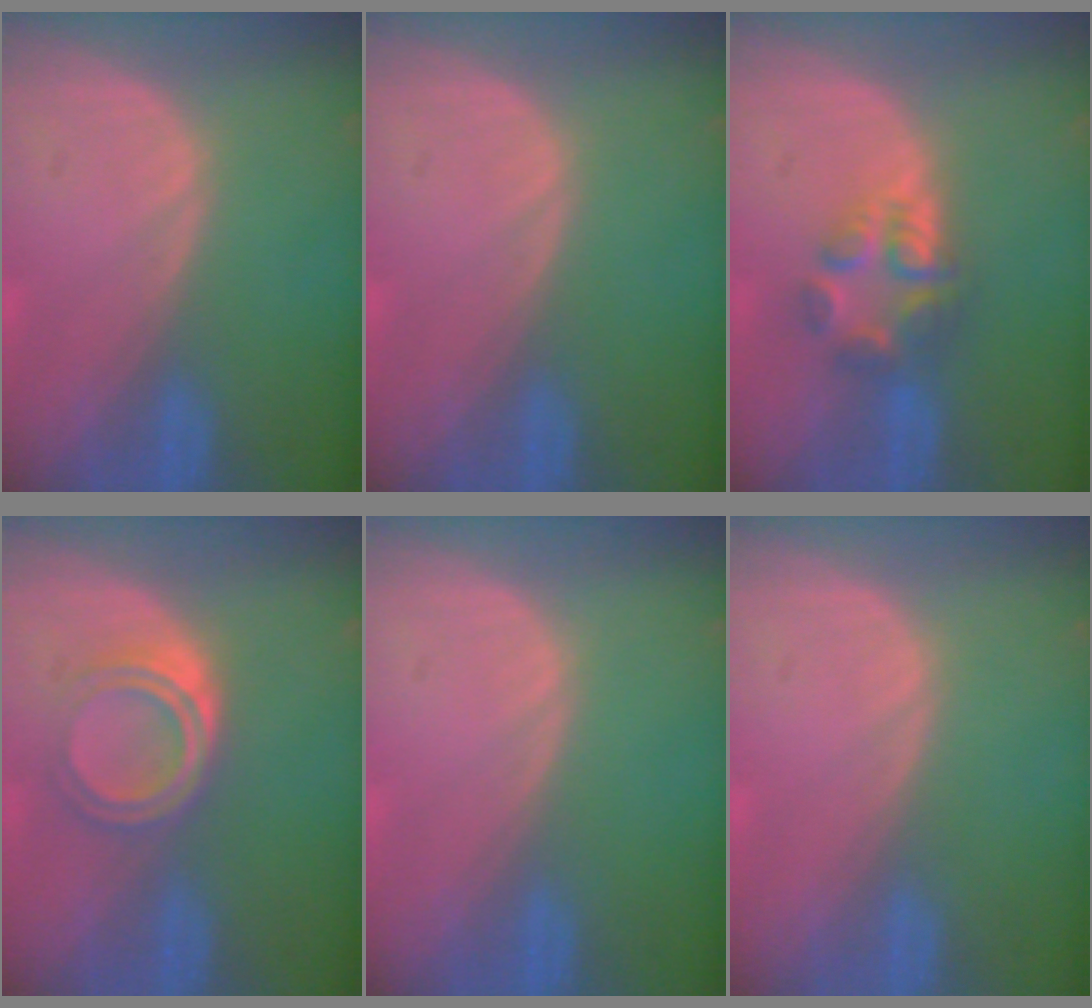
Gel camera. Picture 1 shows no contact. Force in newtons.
{"total": 0.0}
{"total": 6.0, "press": 5.3, "slide": 2.8}
{"total": 5.1, "press": 4.5, "slide": 2.5}
{"total": 0.0}
{"total": 0.0}